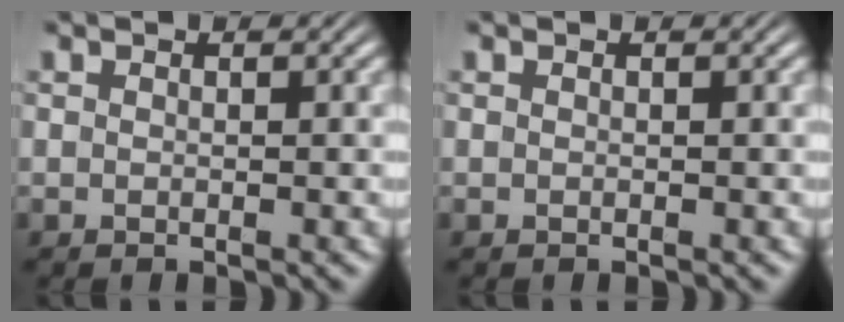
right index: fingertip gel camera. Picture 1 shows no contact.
{"total": 0.0}